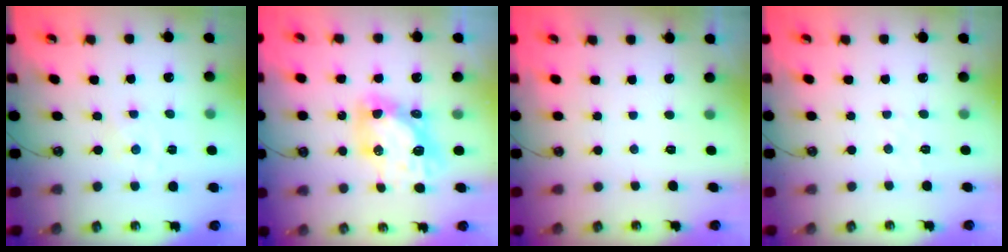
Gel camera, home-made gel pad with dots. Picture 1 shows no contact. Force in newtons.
{"total": 12.2, "press": 12.1, "slide": 1.3}
{"total": 0.0}
{"total": 3.2, "press": 3.2, "slide": 0.4}